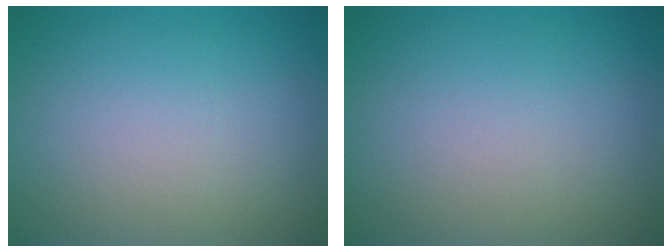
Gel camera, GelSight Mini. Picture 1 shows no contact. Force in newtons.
{"total": 0.0}